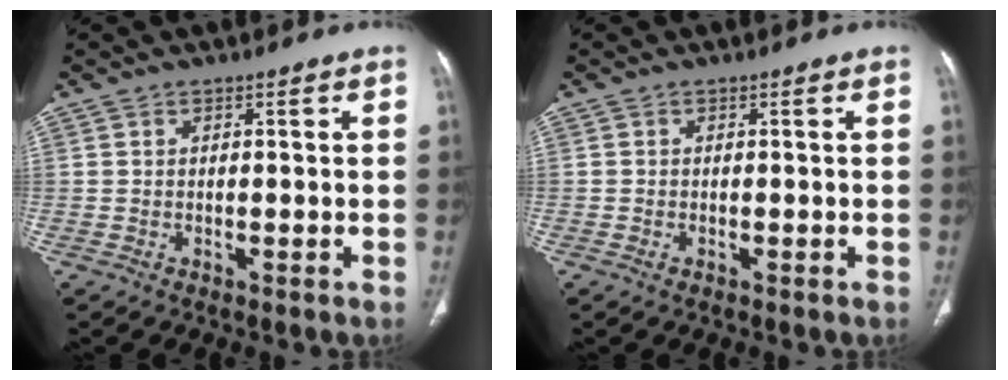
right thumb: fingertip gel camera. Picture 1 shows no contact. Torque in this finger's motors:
{"motor_torque": [3.26, 1.21, 0.28, -0.37, 0.08]}